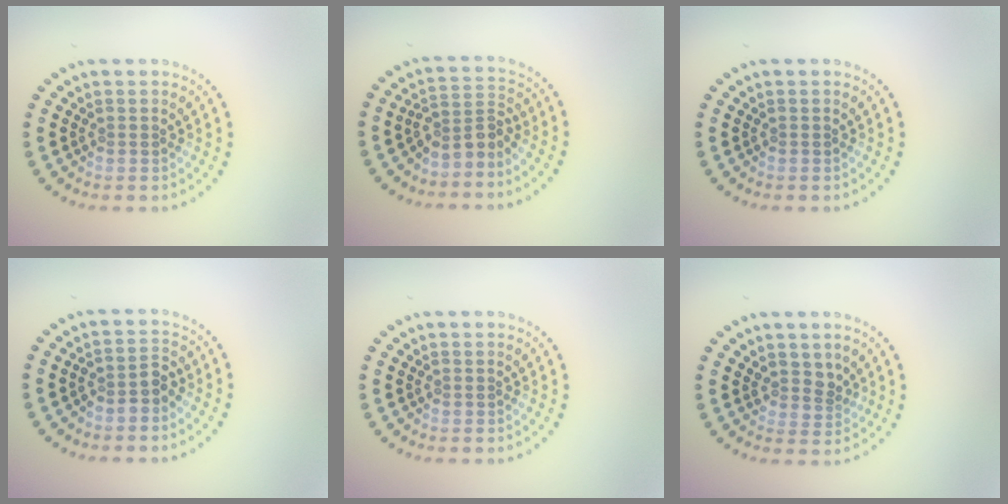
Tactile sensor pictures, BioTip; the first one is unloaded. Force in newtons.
{"total": 2.6, "press": 1.8, "slide": 1.9}
{"total": 0.0}
{"total": 1.9, "press": 1.6, "slide": 1.1}
{"total": 0.0}
{"total": 1.9, "press": 1.4, "slide": 1.2}